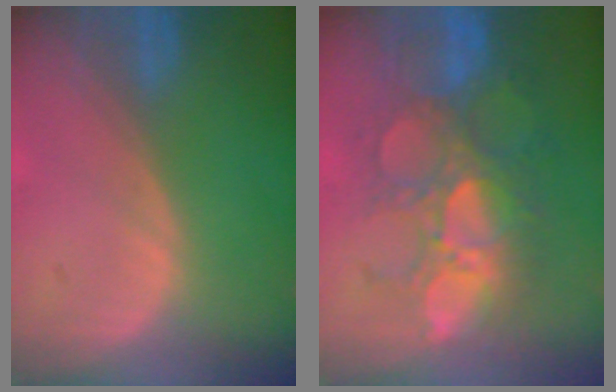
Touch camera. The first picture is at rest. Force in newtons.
{"total": 10.8, "press": 9.9, "slide": 4.4}